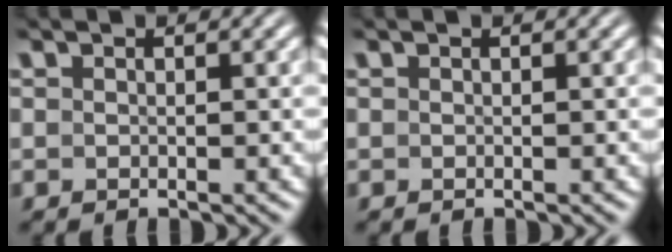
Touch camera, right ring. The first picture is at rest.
{"total": 0.0}